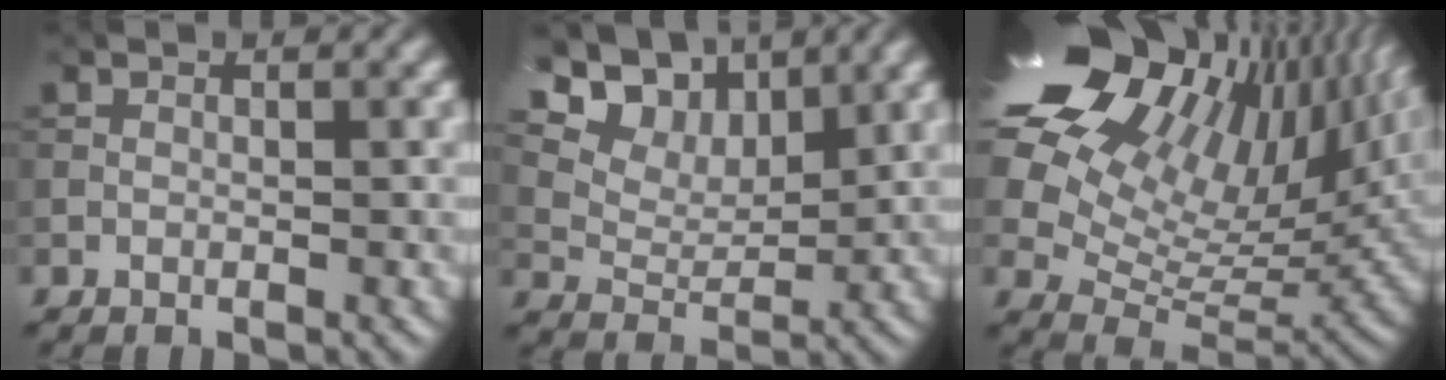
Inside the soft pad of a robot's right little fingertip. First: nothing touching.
{"total": 9.1, "force": [6.0, 5.0, 4.7], "torque": [-0.104, 0.004, 0.098]}
{"total": 20.1, "force": [10.3, 10.8, 13.3], "torque": [-0.240, 0.057, 0.160]}